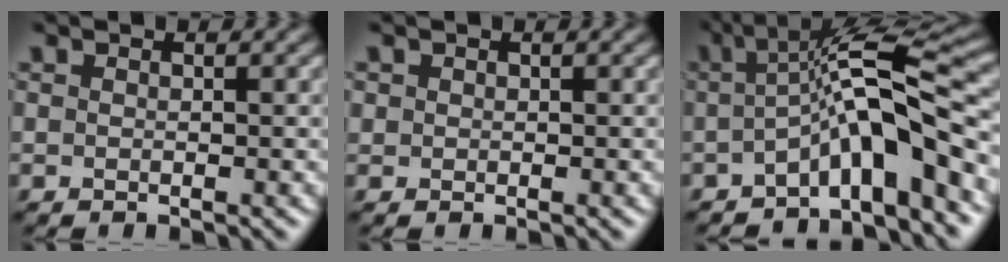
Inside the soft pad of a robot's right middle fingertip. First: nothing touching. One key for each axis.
{"total": 0.7, "fx": 0.2, "fy": 0.6, "fz": 0.0, "tx": 0.004, "ty": -0.003, "tz": 0.005}
{"total": 8.2, "fx": -1.6, "fy": 1.9, "fz": 7.9, "tx": -0.110, "ty": 0.020, "tz": -0.042}